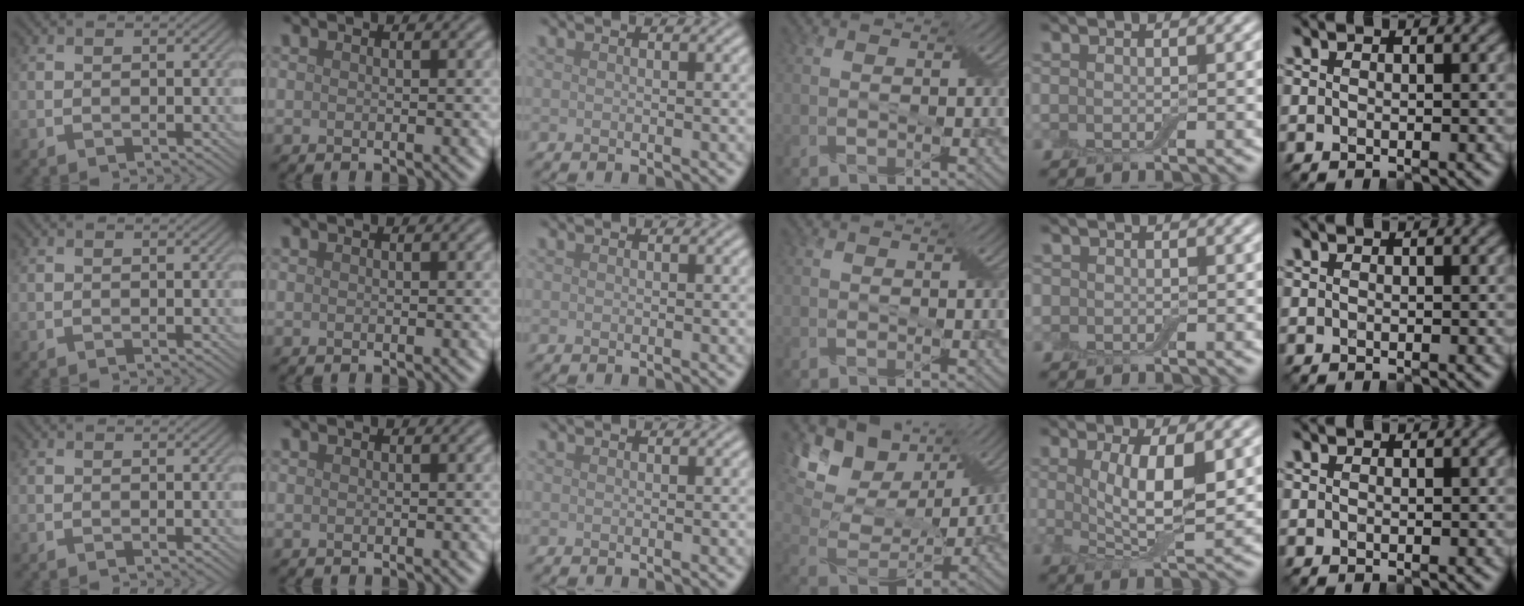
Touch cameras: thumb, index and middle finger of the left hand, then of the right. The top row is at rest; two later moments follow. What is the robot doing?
{"motion": "fold", "object": "bandage"}